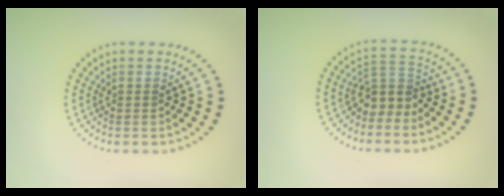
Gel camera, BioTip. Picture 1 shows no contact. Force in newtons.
{"total": 2.9, "press": 2.1, "slide": 1.9}